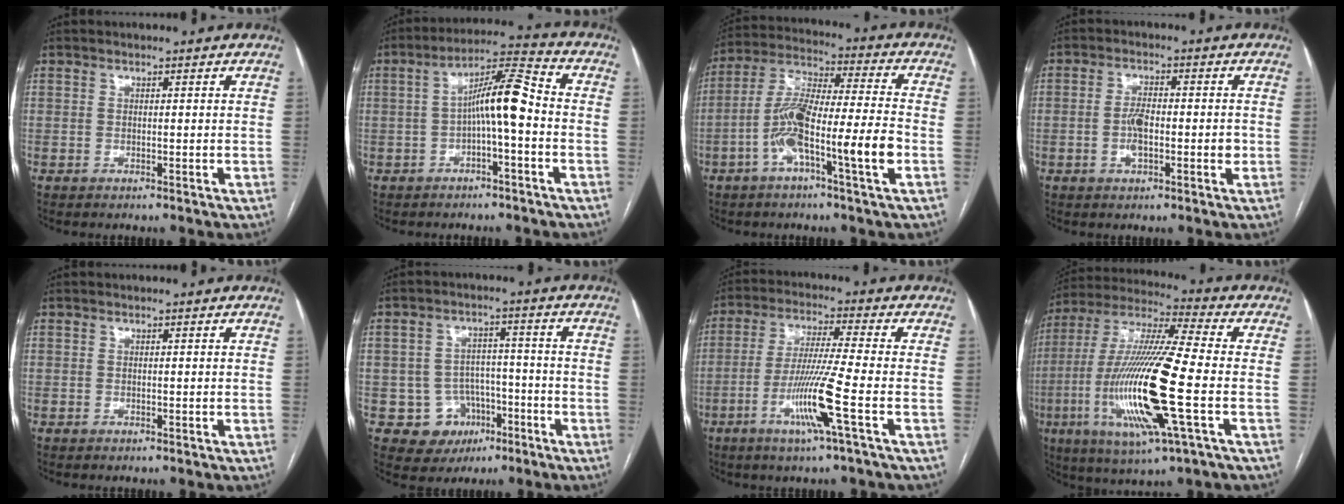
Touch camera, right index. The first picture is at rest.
{"total": 8.7, "force": [-1.1, 1.0, 8.6], "torque": [-0.147, 0.031, -0.023]}
{"total": 13.7, "force": [-4.5, 0.8, 12.9], "torque": [-0.247, 0.012, -0.086]}
{"total": 5.1, "force": [-0.8, 2.0, 4.7], "torque": [-0.093, 0.007, -0.013]}
{"total": 0.0}
{"total": 7.7, "force": [-3.0, 7.0, 1.3], "torque": [-0.011, 0.017, -0.036]}
{"total": 10.1, "force": [-3.8, -1.5, 9.2], "torque": [-0.181, -0.017, -0.077]}
{"total": 20.4, "force": [-4.6, 1.3, 19.8], "torque": [-0.420, -0.020, -0.087]}